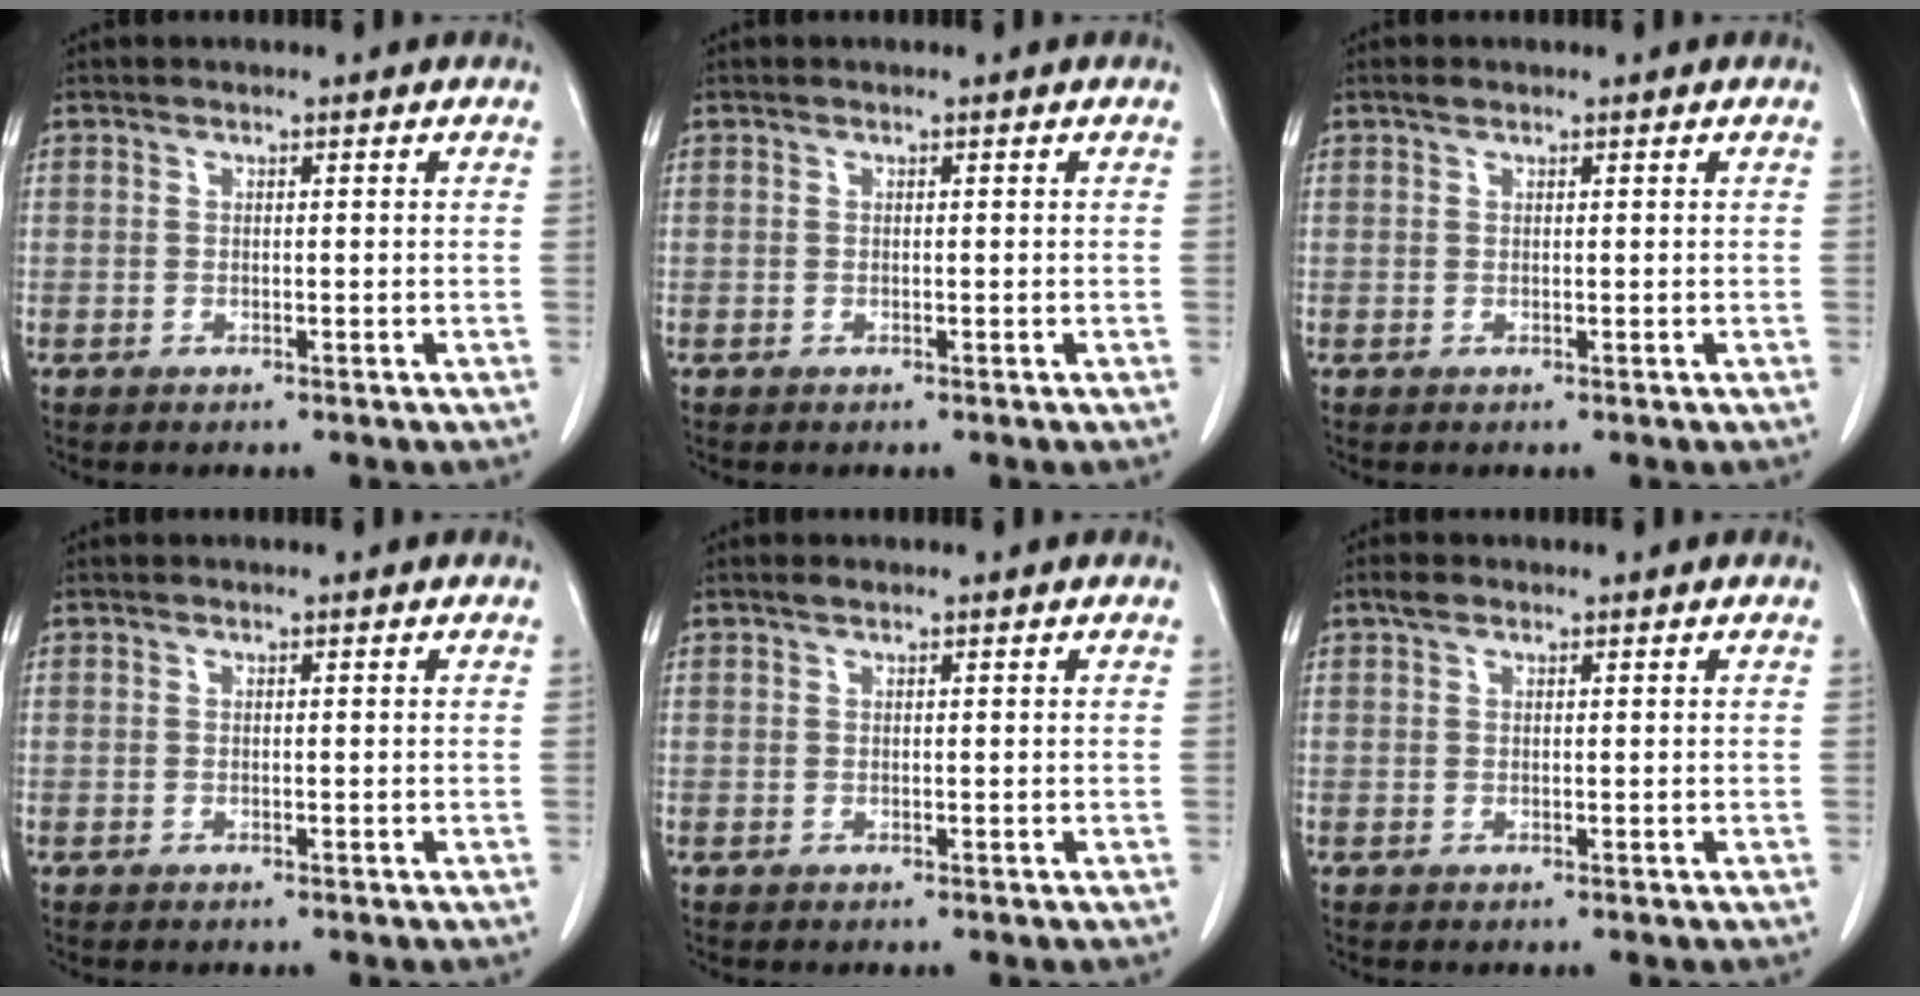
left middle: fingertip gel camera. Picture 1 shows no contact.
{"total": 0.0}
{"total": 0.6, "force": [0.5, 0.3, 0.2], "torque": [-0.010, 0.004, 0.010]}
{"total": 0.0}
{"total": 0.6, "force": [0.5, 0.1, 0.3], "torque": [-0.013, 0.002, 0.011]}
{"total": 1.3, "force": [0.9, 0.6, 0.6], "torque": [-0.017, 0.012, 0.016]}